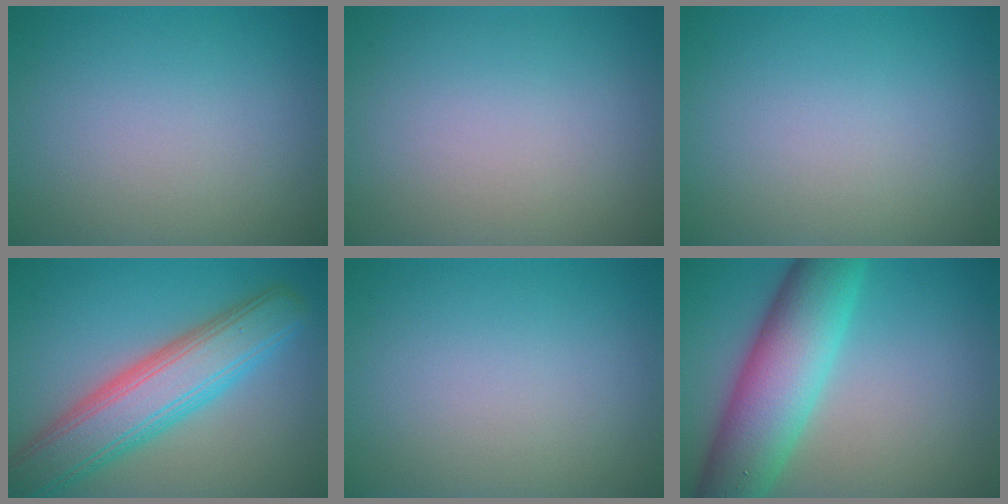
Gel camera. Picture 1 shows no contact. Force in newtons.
{"total": 0.0}
{"total": 0.0}
{"total": 8.1, "press": 8.1, "slide": 0.5}
{"total": 0.0}
{"total": 9.4, "press": 9.4, "slide": 0.7}